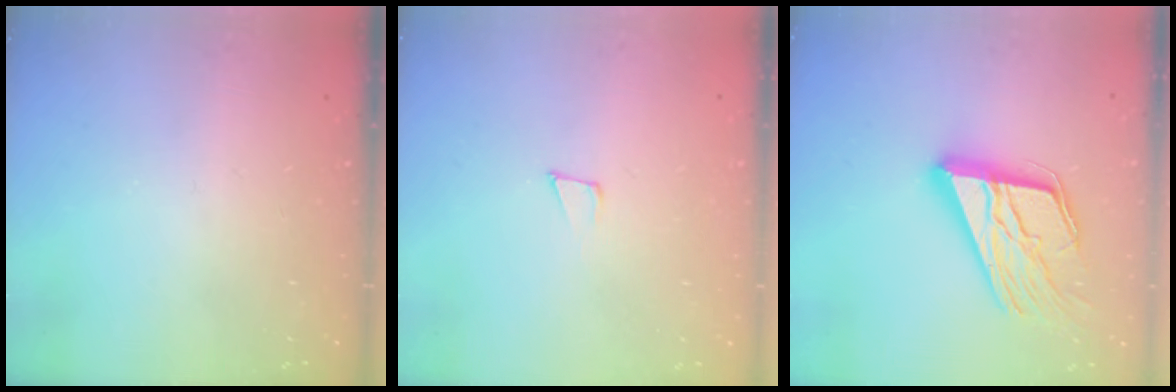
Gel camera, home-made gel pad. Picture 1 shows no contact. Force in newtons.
{"total": 4.3, "press": 4.2, "slide": 1.0}
{"total": 20.2, "press": 20.0, "slide": 2.6}